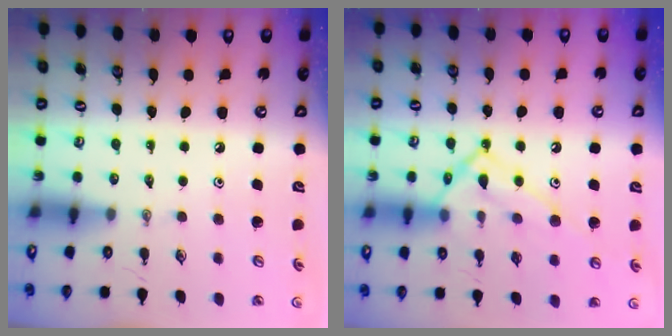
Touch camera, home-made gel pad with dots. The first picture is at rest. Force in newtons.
{"total": 14.4, "press": 14.3, "slide": 1.1}